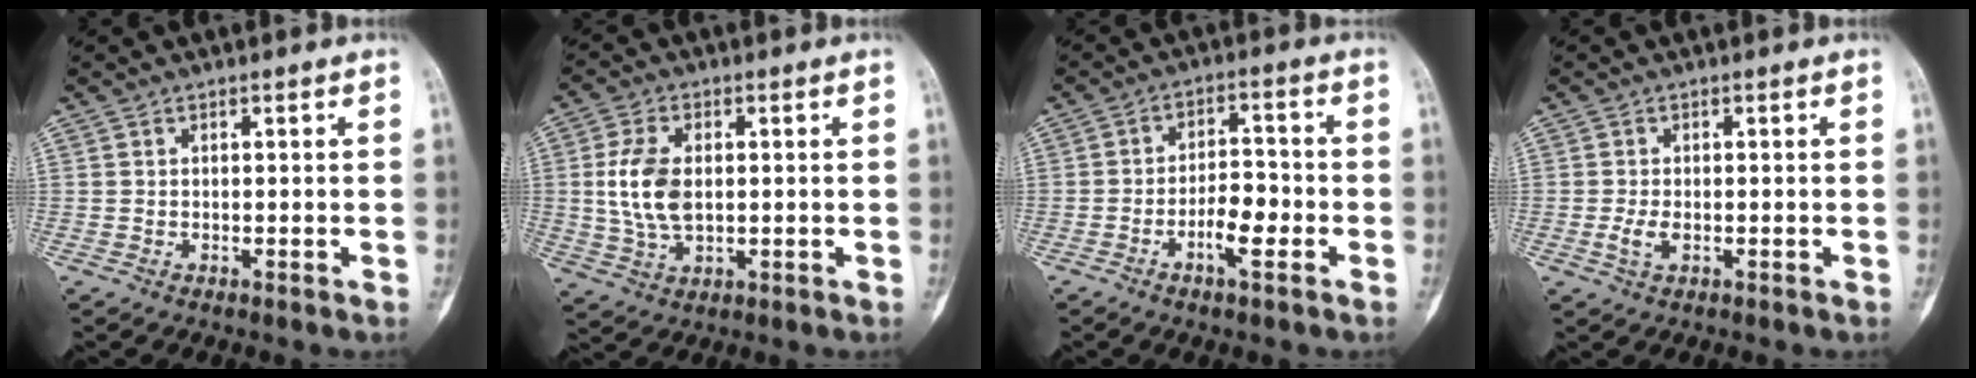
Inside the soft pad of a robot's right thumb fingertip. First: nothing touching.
{"total": 9.3, "force": [0.7, 5.5, 7.5], "torque": [-0.154, -0.002, 0.019]}
{"total": 7.0, "force": [-2.8, 2.7, 5.9], "torque": [-0.093, 0.025, -0.049]}
{"total": 2.5, "force": [-0.6, 1.3, 2.0], "torque": [-0.050, -0.002, -0.012]}